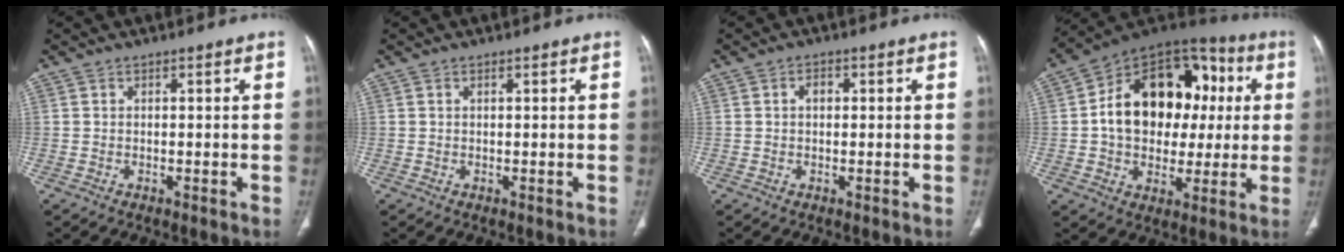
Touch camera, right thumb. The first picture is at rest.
{"total": 0.0}
{"total": 1.8, "force": [0.3, 1.3, 1.3], "torque": [-0.020, 0.009, 0.004]}
{"total": 22.9, "force": [2.3, 16.3, 15.9], "torque": [-0.212, 0.034, 0.040]}